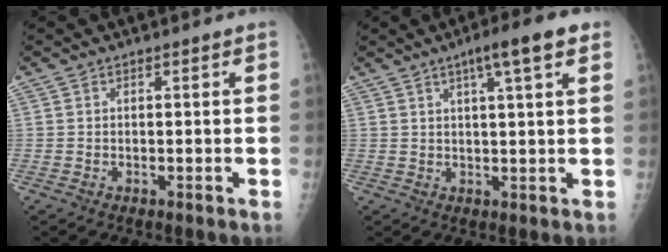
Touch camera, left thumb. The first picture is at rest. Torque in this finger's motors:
{"motor_torque": [1.20, 0.38, 0.52, -0.46, 0.04]}